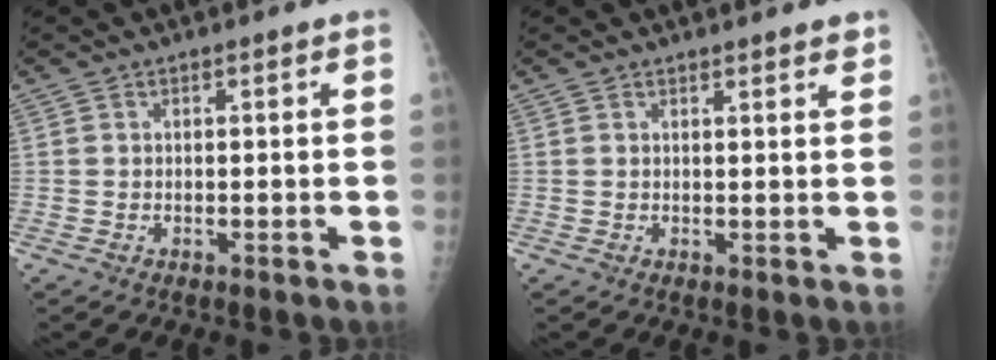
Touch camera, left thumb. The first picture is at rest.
{"total": 2.1, "force": [1.9, 0.2, 0.9], "torque": [-0.006, -0.008, 0.021]}